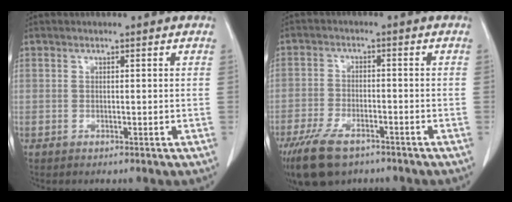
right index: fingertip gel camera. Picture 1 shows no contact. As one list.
[{"total": 9.7, "force": [-6.8, 4.0, 5.6], "torque": [-0.107, -0.014, -0.116]}]